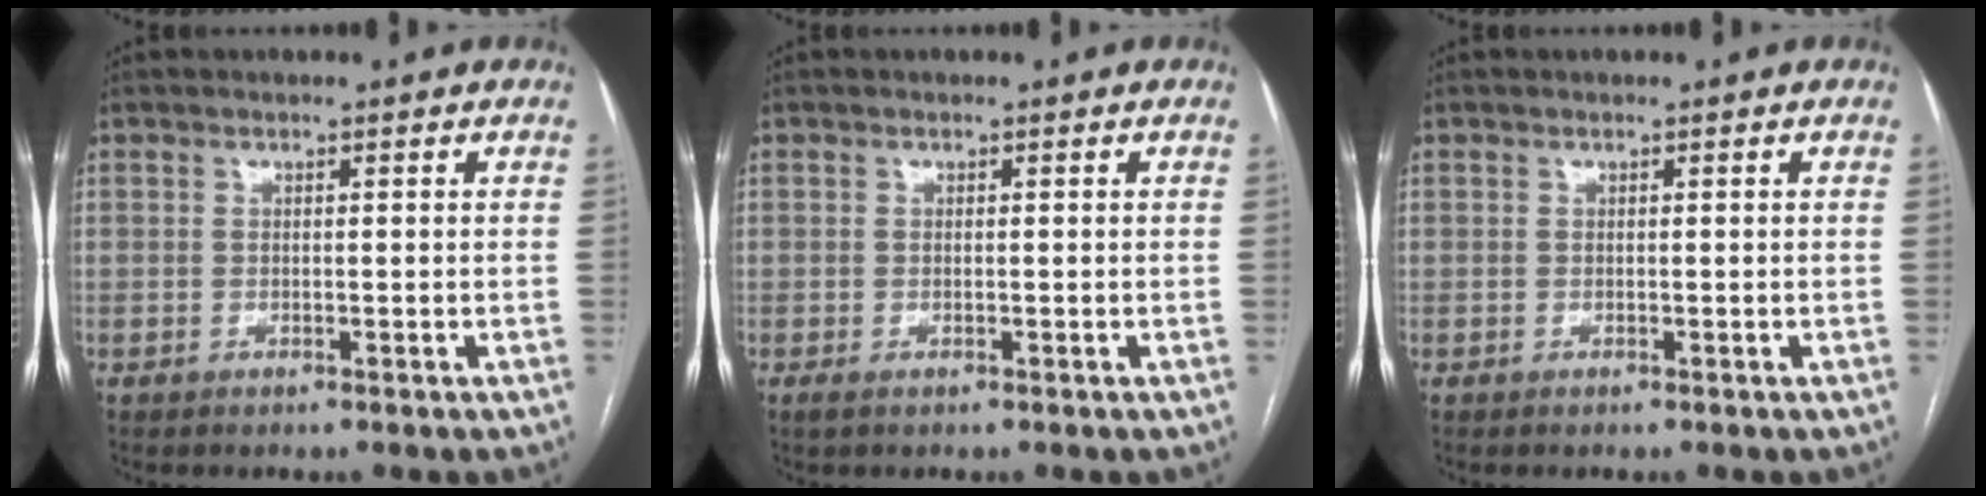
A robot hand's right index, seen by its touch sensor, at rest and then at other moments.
{"total": 1.0, "force": [-0.4, 0.2, 0.9], "torque": [-0.020, -0.002, -0.004]}
{"total": 0.0}